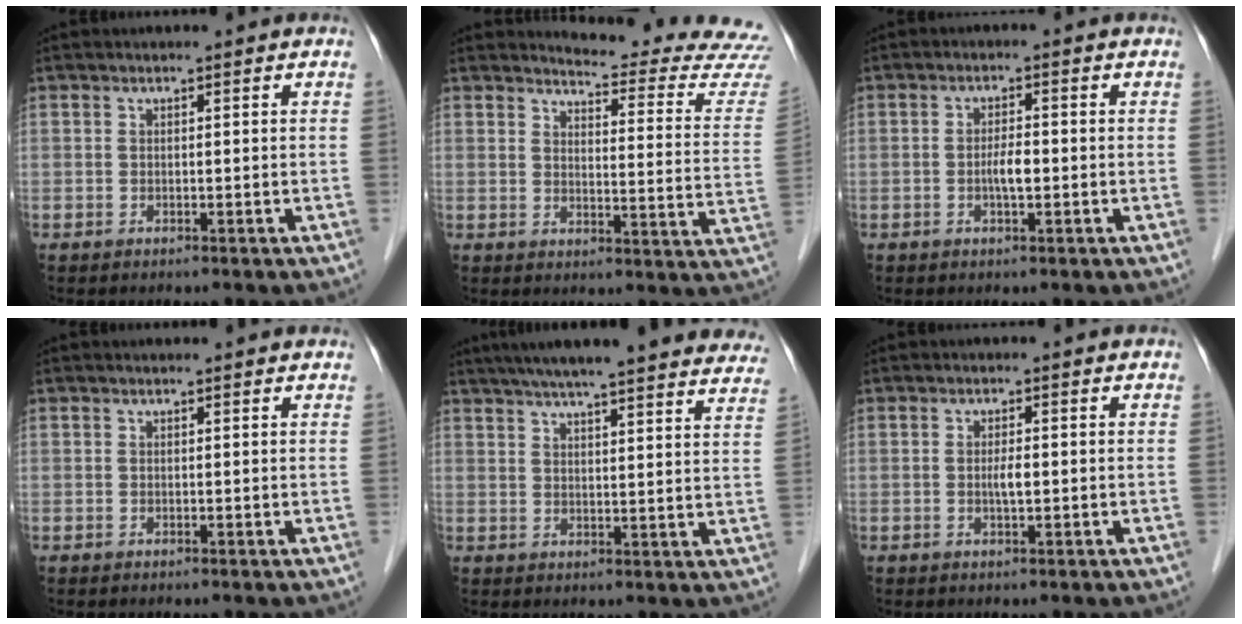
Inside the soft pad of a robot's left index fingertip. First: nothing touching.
{"total": 16.6, "force": [16.4, -0.2, 2.5], "torque": [-0.021, -0.126, 0.167]}
{"total": 2.5, "force": [-0.5, 0.6, 2.4], "torque": [-0.045, 0.003, -0.010]}
{"total": 2.2, "force": [2.0, 0.5, 0.6], "torque": [-0.015, 0.012, 0.016]}
{"total": 28.7, "force": [25.2, 3.3, 13.3], "torque": [-0.200, -0.017, 0.306]}
{"total": 1.8, "force": [-0.1, 0.4, 1.7], "torque": [-0.033, 0.001, -0.002]}